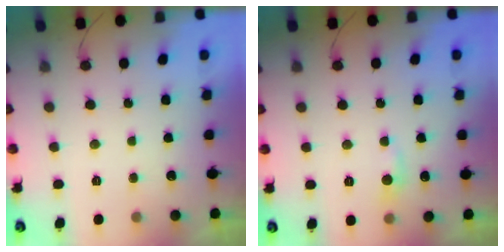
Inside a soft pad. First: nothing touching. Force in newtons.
{"total": 4.3, "press": 4.3, "slide": 0.6}